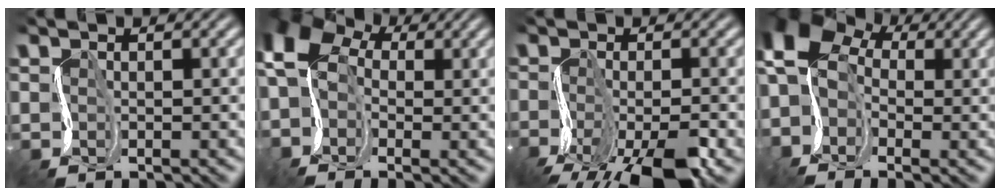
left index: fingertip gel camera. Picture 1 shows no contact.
{"total": 8.2, "force": [0.6, 6.4, 5.2], "torque": [-0.093, 0.029, -0.025]}
{"total": 8.3, "force": [-4.9, 2.4, 6.2], "torque": [-0.117, -0.019, -0.088]}
{"total": 9.4, "force": [0.3, 7.0, 6.3], "torque": [-0.100, 0.028, -0.026]}